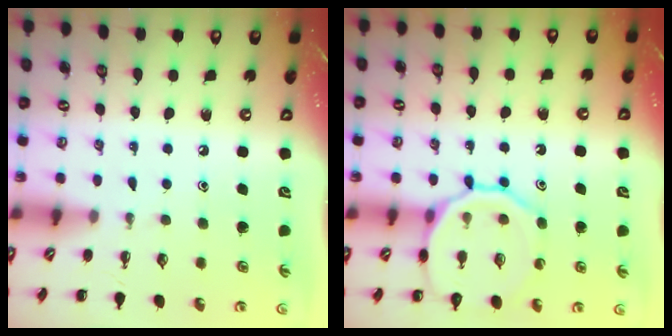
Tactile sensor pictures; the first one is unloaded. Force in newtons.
{"total": 14.3, "press": 14.1, "slide": 1.8}